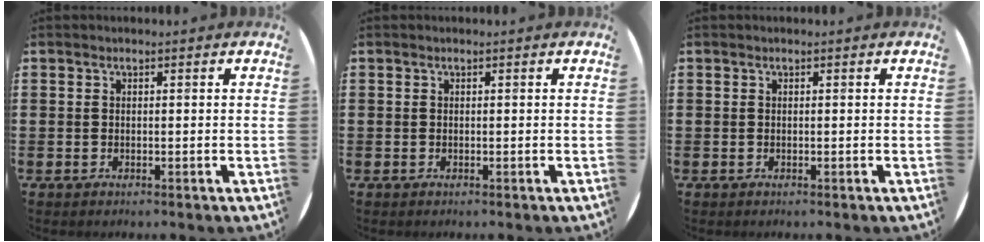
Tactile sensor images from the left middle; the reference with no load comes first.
{"total": 0.0}
{"total": 0.0}